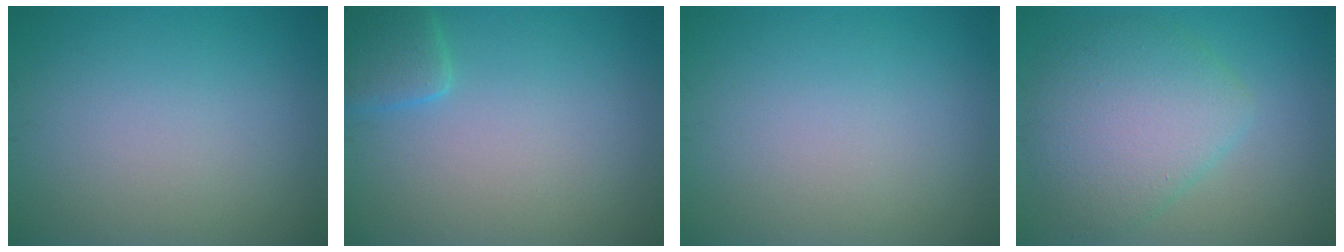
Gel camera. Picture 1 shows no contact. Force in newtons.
{"total": 2.4, "press": 2.4, "slide": 0.1}
{"total": 0.0}
{"total": 6.1, "press": 6.1, "slide": 0.2}